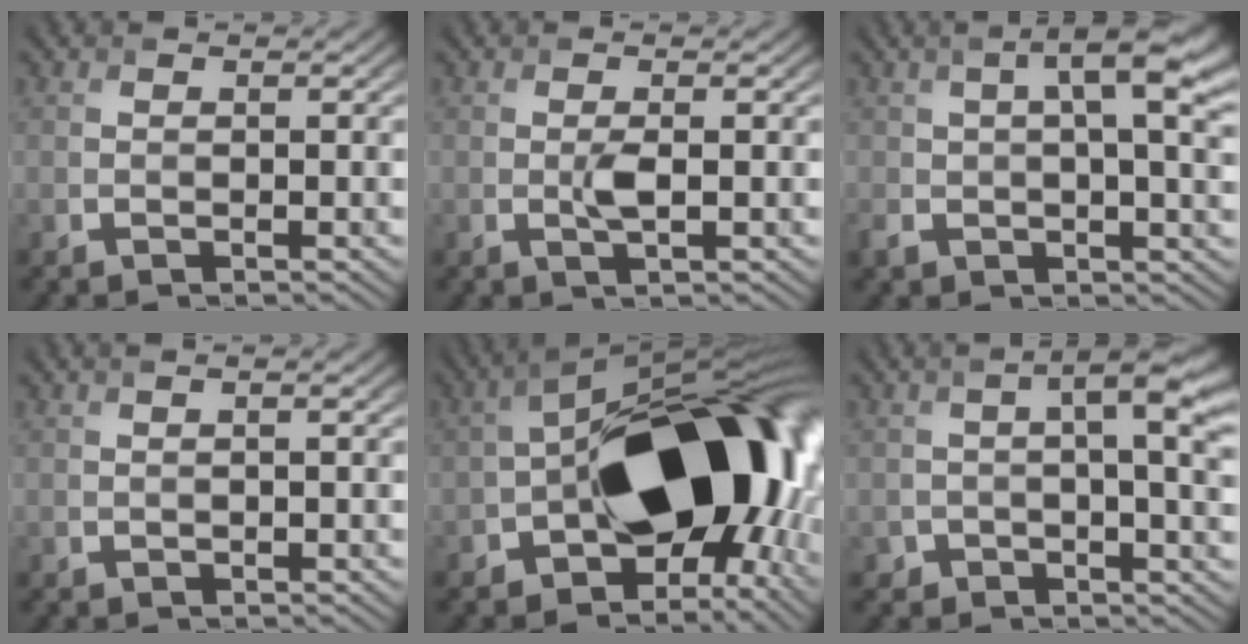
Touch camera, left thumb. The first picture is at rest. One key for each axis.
{"total": 1.6, "fx": 0.2, "fy": 0.3, "fz": 1.5, "tx": -0.036, "ty": 0.000, "tz": 0.006}
{"total": 7.3, "fx": 1.9, "fy": 3.3, "fz": 6.3, "tx": -0.118, "ty": -0.006, "tz": 0.034}
{"total": 1.0, "fx": 0.6, "fy": 0.2, "fz": 0.8, "tx": -0.015, "ty": 0.001, "tz": 0.008}
{"total": 18.7, "fx": -2.8, "fy": 11.0, "fz": 14.9, "tx": -0.201, "ty": -0.015, "tz": -0.041}
{"total": 5.9, "fx": 1.1, "fy": 2.5, "fz": 5.2, "tx": -0.079, "ty": -0.002, "tz": 0.019}